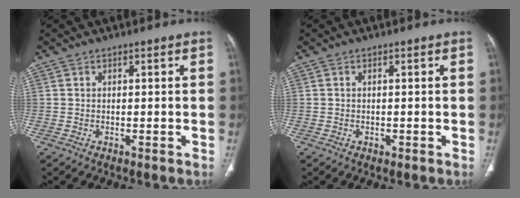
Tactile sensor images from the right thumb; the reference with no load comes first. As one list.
[{"total": 0.6, "force": [-0.2, 0.5, 0.3], "torque": [-0.006, 0.000, -0.003]}]